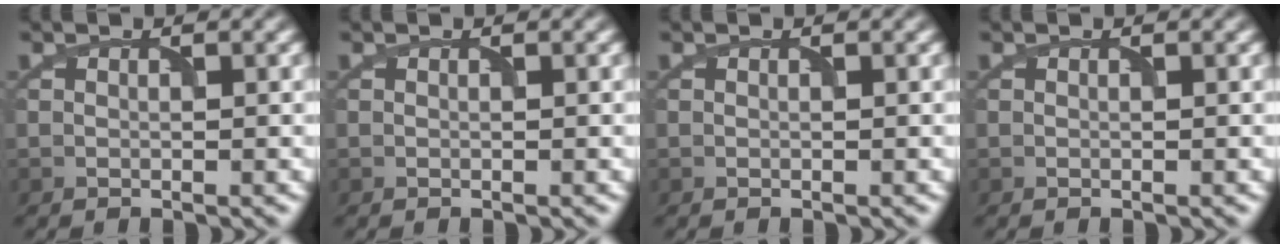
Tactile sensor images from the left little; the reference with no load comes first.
{"total": 0.0}
{"total": 0.0}
{"total": 0.0}